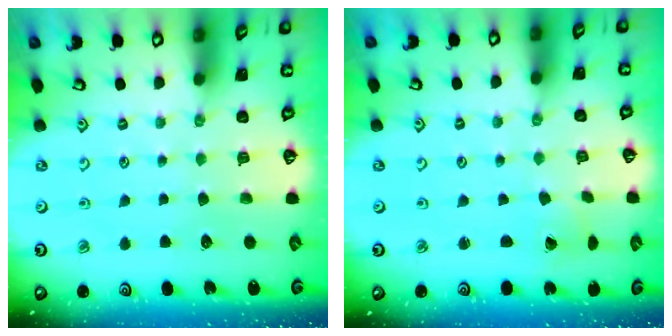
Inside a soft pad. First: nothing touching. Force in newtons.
{"total": 2.0, "press": 2.0, "slide": 0.2}